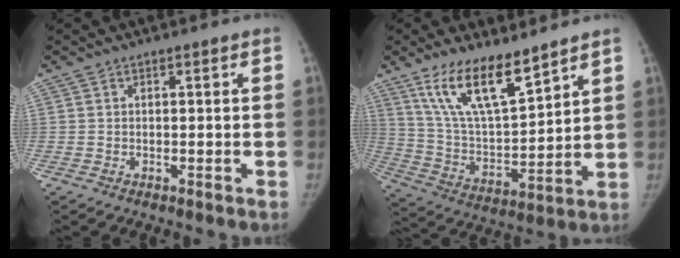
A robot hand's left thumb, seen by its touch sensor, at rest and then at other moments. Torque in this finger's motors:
{"motor_torque": [0.13, 0.09, 1.47, -1.30, 0.12]}